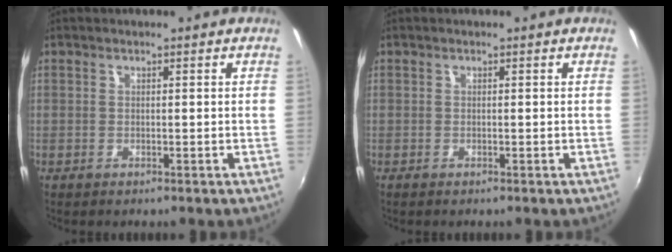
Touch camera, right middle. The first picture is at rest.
{"total": 0.0}